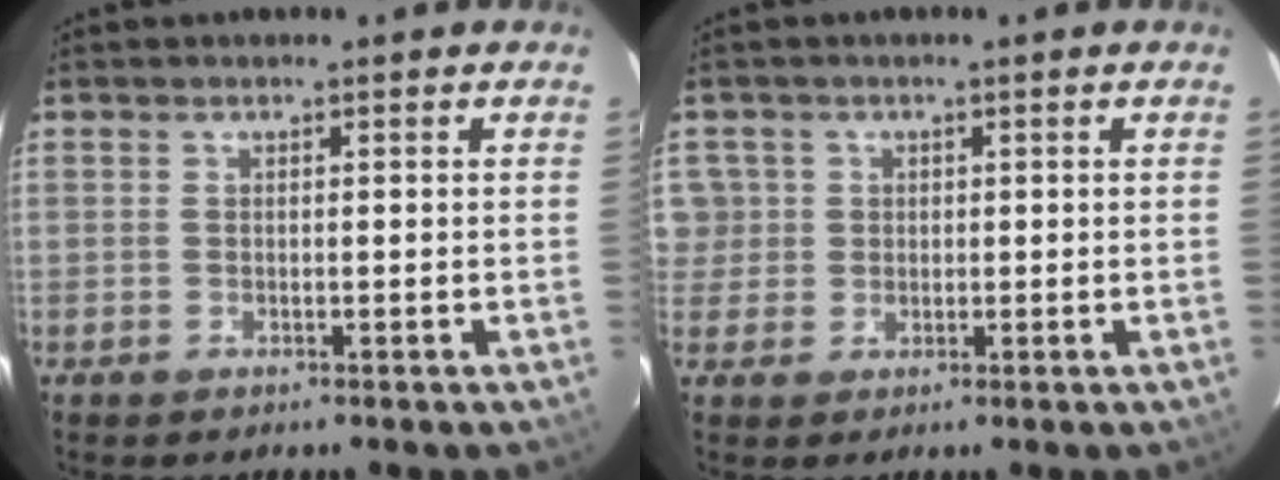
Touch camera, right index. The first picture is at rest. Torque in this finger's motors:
{"motor_torque": [0.05, 0.03, 0.01, -0.02]}